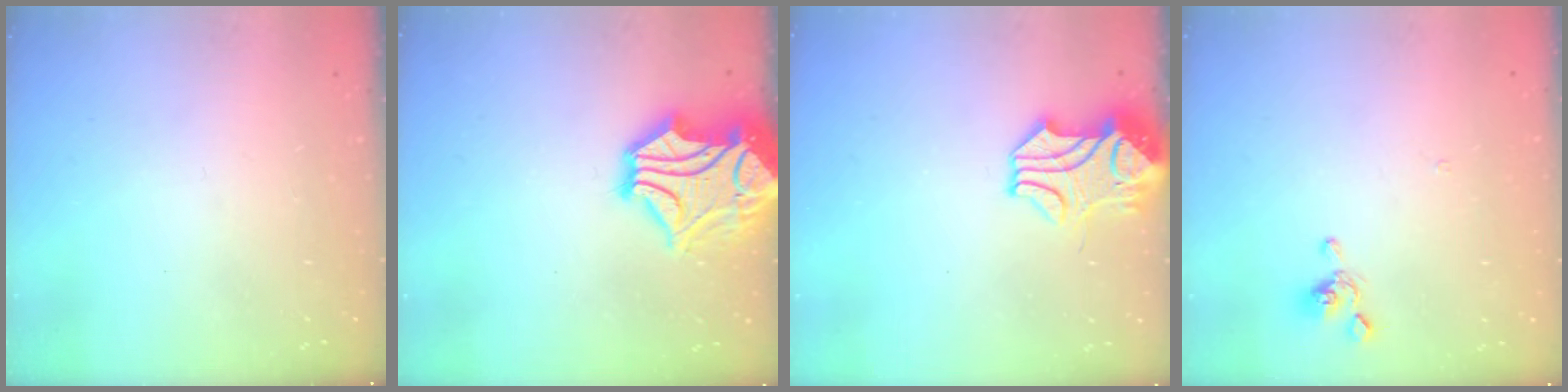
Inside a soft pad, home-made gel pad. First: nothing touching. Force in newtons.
{"total": 7.6, "press": 7.3, "slide": 2.0}
{"total": 4.0, "press": 3.8, "slide": 1.1}
{"total": 1.5, "press": 1.3, "slide": 0.7}